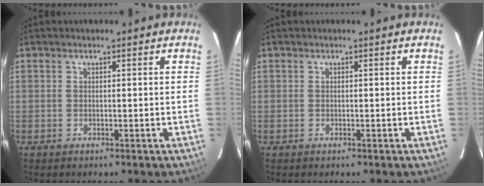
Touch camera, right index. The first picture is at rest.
{"total": 0.0}